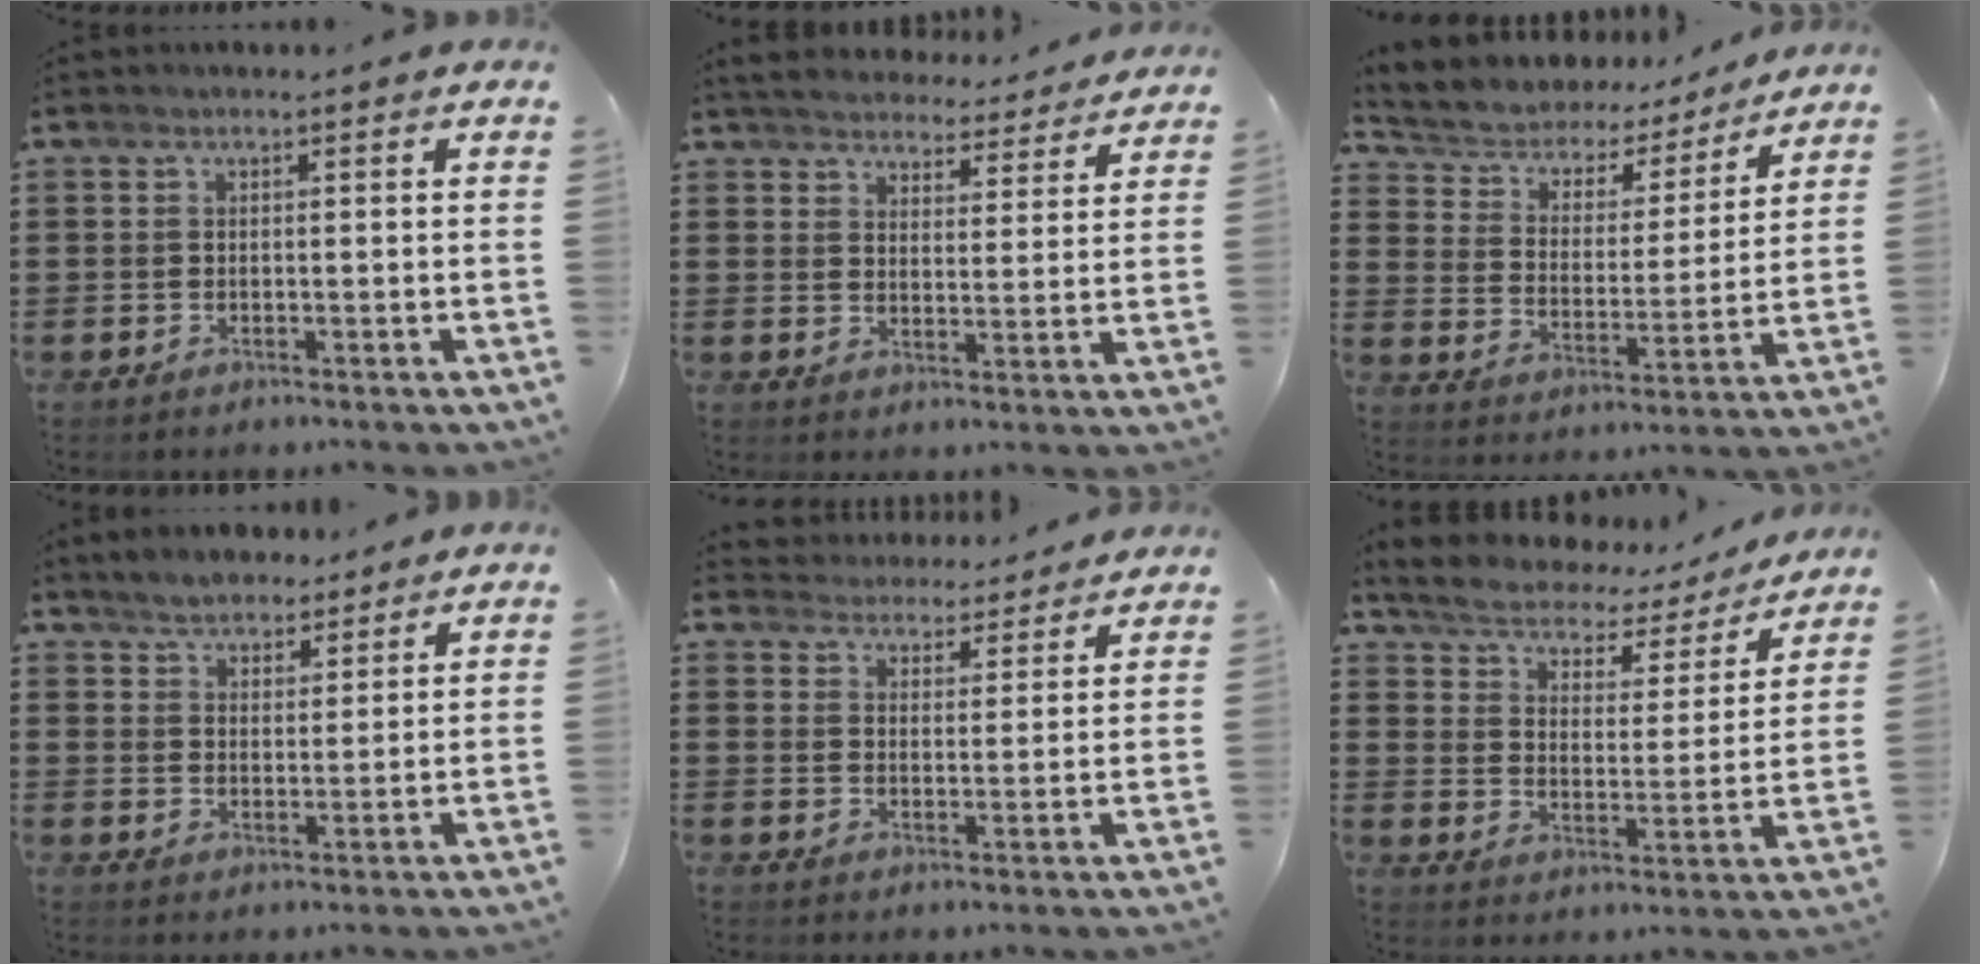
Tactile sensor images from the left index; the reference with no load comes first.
{"total": 4.8, "force": [4.8, 0.3, 0.3], "torque": [-0.031, -0.032, 0.082]}
{"total": 4.5, "force": [4.1, 1.7, 0.1], "torque": [-0.032, -0.032, 0.065]}
{"total": 4.0, "force": [3.6, 1.6, 0.2], "torque": [-0.018, 0.001, 0.069]}
{"total": 4.1, "force": [4.0, 0.4, -0.4], "torque": [-0.011, -0.023, 0.071]}
{"total": 4.0, "force": [3.9, 0.8, 0.4], "torque": [-0.033, -0.032, 0.060]}